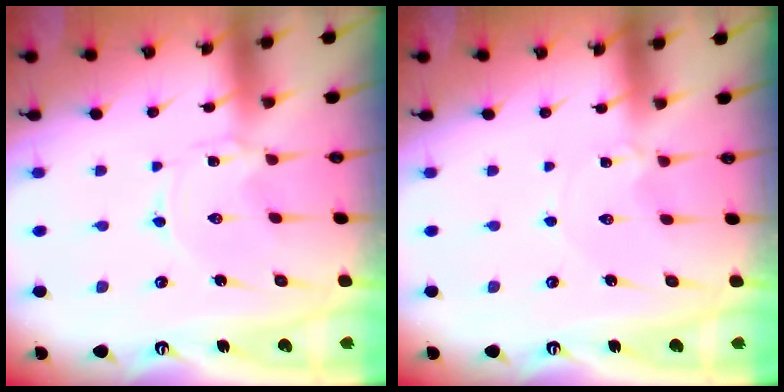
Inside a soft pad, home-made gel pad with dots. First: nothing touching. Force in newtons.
{"total": 1.3, "press": 1.3, "slide": 0.2}